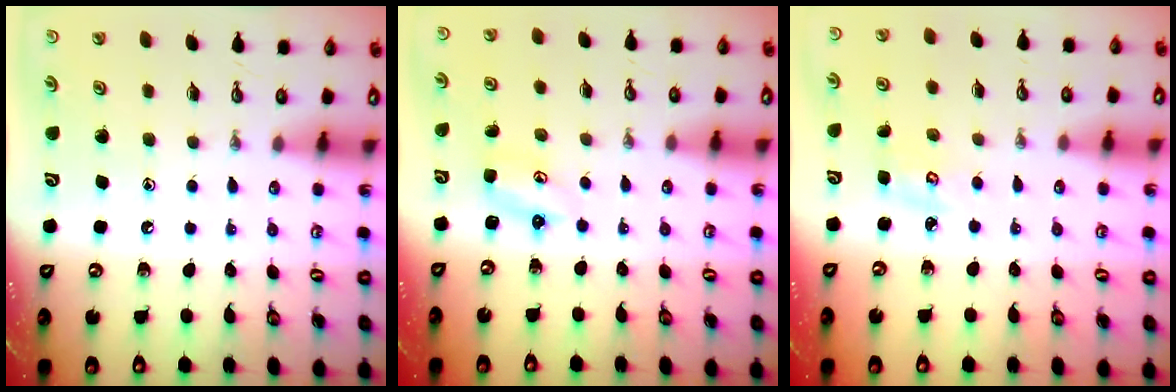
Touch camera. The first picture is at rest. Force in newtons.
{"total": 2.8, "press": 2.8, "slide": 0.3}
{"total": 3.1, "press": 3.0, "slide": 0.3}